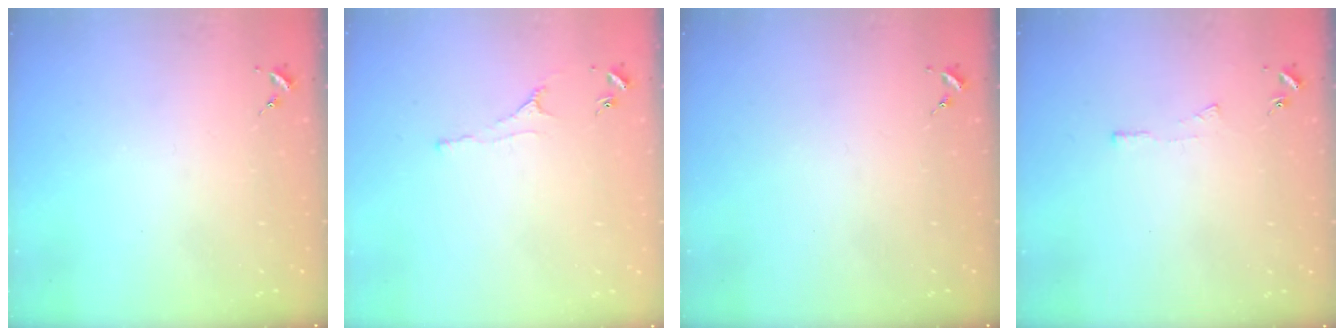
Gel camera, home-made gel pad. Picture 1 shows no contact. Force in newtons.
{"total": 2.2, "press": 2.1, "slide": 0.4}
{"total": 0.0}
{"total": 3.0, "press": 3.0, "slide": 0.3}